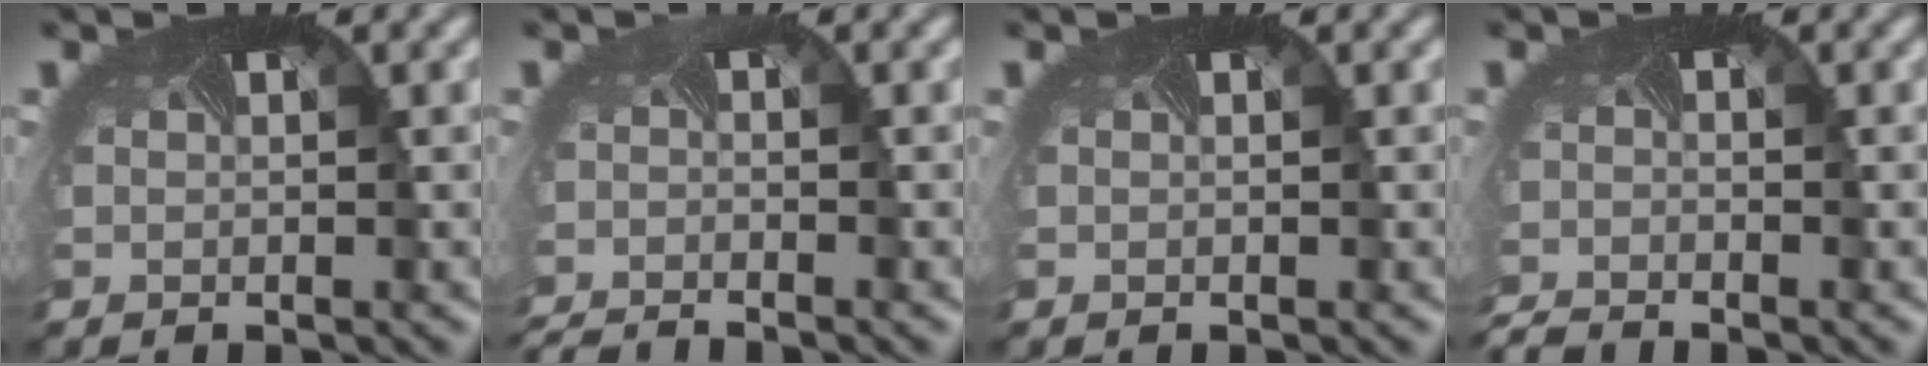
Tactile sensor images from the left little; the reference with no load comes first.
{"total": 3.1, "force": [-3.1, -0.2, 0.4], "torque": [-0.011, -0.021, -0.060]}
{"total": 0.0}
{"total": 2.4, "force": [-2.3, -0.3, -0.2], "torque": [-0.007, -0.021, -0.050]}